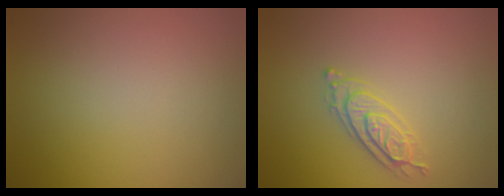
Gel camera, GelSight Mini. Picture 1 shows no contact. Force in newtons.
{"total": 2.4, "press": 2.3, "slide": 0.5}